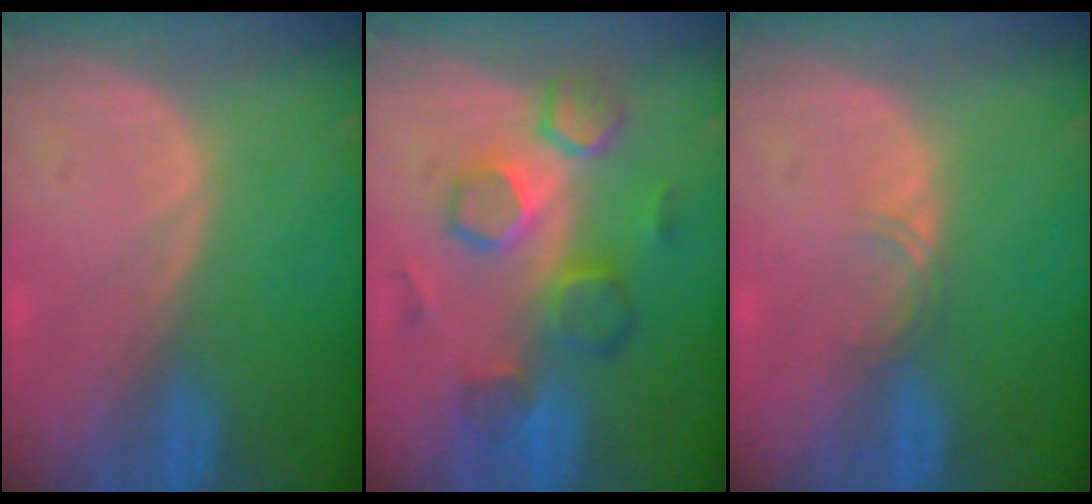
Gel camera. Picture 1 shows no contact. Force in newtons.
{"total": 8.4, "press": 8.3, "slide": 1.4}
{"total": 1.4, "press": 1.4, "slide": 0.2}